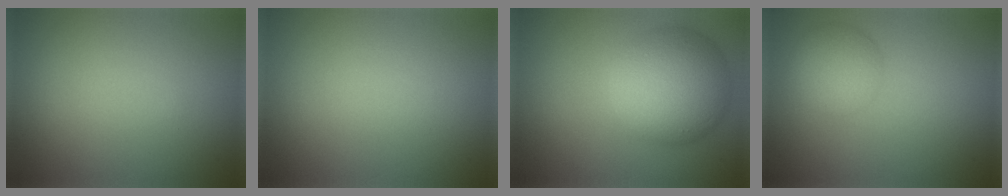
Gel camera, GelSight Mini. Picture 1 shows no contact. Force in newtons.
{"total": 0.0}
{"total": 8.5, "press": 8.5, "slide": 0.4}
{"total": 3.4, "press": 3.4, "slide": 0.2}